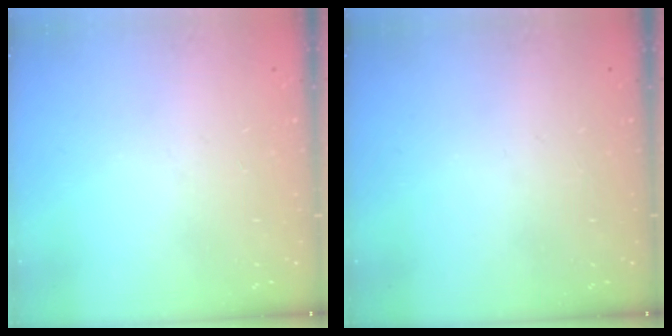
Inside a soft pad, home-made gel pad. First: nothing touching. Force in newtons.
{"total": 0.0}